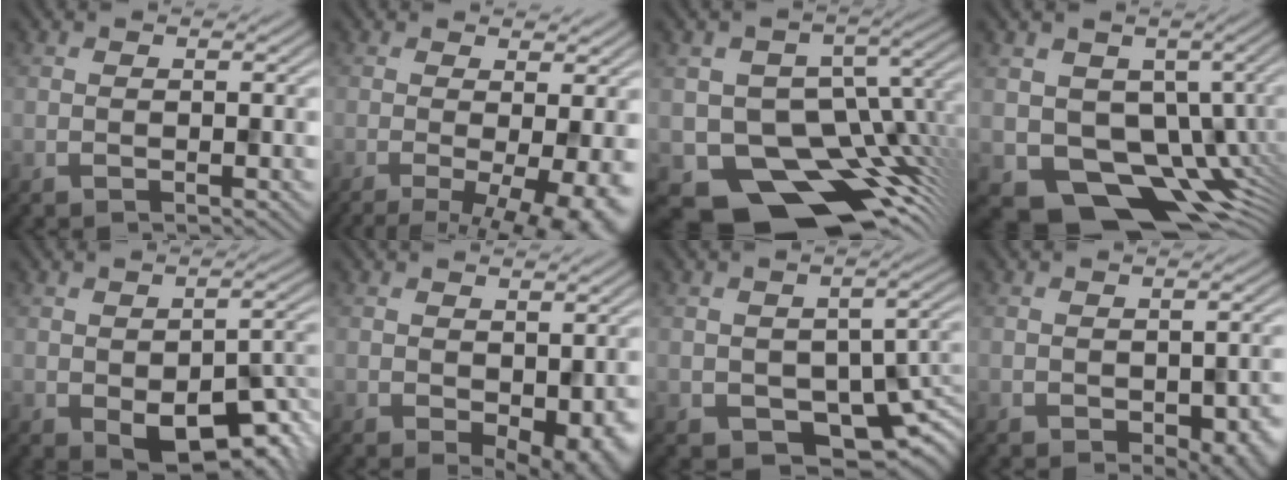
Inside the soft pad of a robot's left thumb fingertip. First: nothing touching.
{"total": 8.5, "force": [-2.5, 2.7, 7.7], "torque": [-0.093, -0.005, -0.016]}
{"total": 13.6, "force": [-6.5, 9.6, 7.1], "torque": [-0.104, -0.037, -0.086]}
{"total": 10.4, "force": [-1.8, 8.5, 5.7], "torque": [-0.083, -0.044, -0.015]}
{"total": 8.0, "force": [-3.6, 3.9, 6.0], "torque": [-0.092, -0.022, -0.035]}
{"total": 4.1, "force": [-1.5, 2.3, 3.1], "torque": [-0.040, -0.024, 0.006]}
{"total": 8.1, "force": [-3.9, 5.1, 5.0], "torque": [-0.069, -0.038, -0.044]}
{"total": 6.0, "force": [-3.2, 2.7, 4.3], "torque": [-0.049, -0.028, -0.010]}